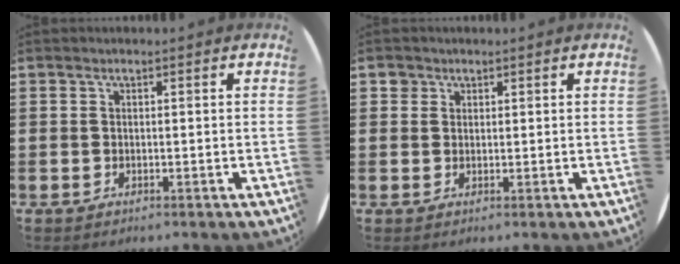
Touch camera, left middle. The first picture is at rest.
{"total": 1.4, "force": [1.1, 0.9, 0.0], "torque": [0.015, -0.003, 0.018]}